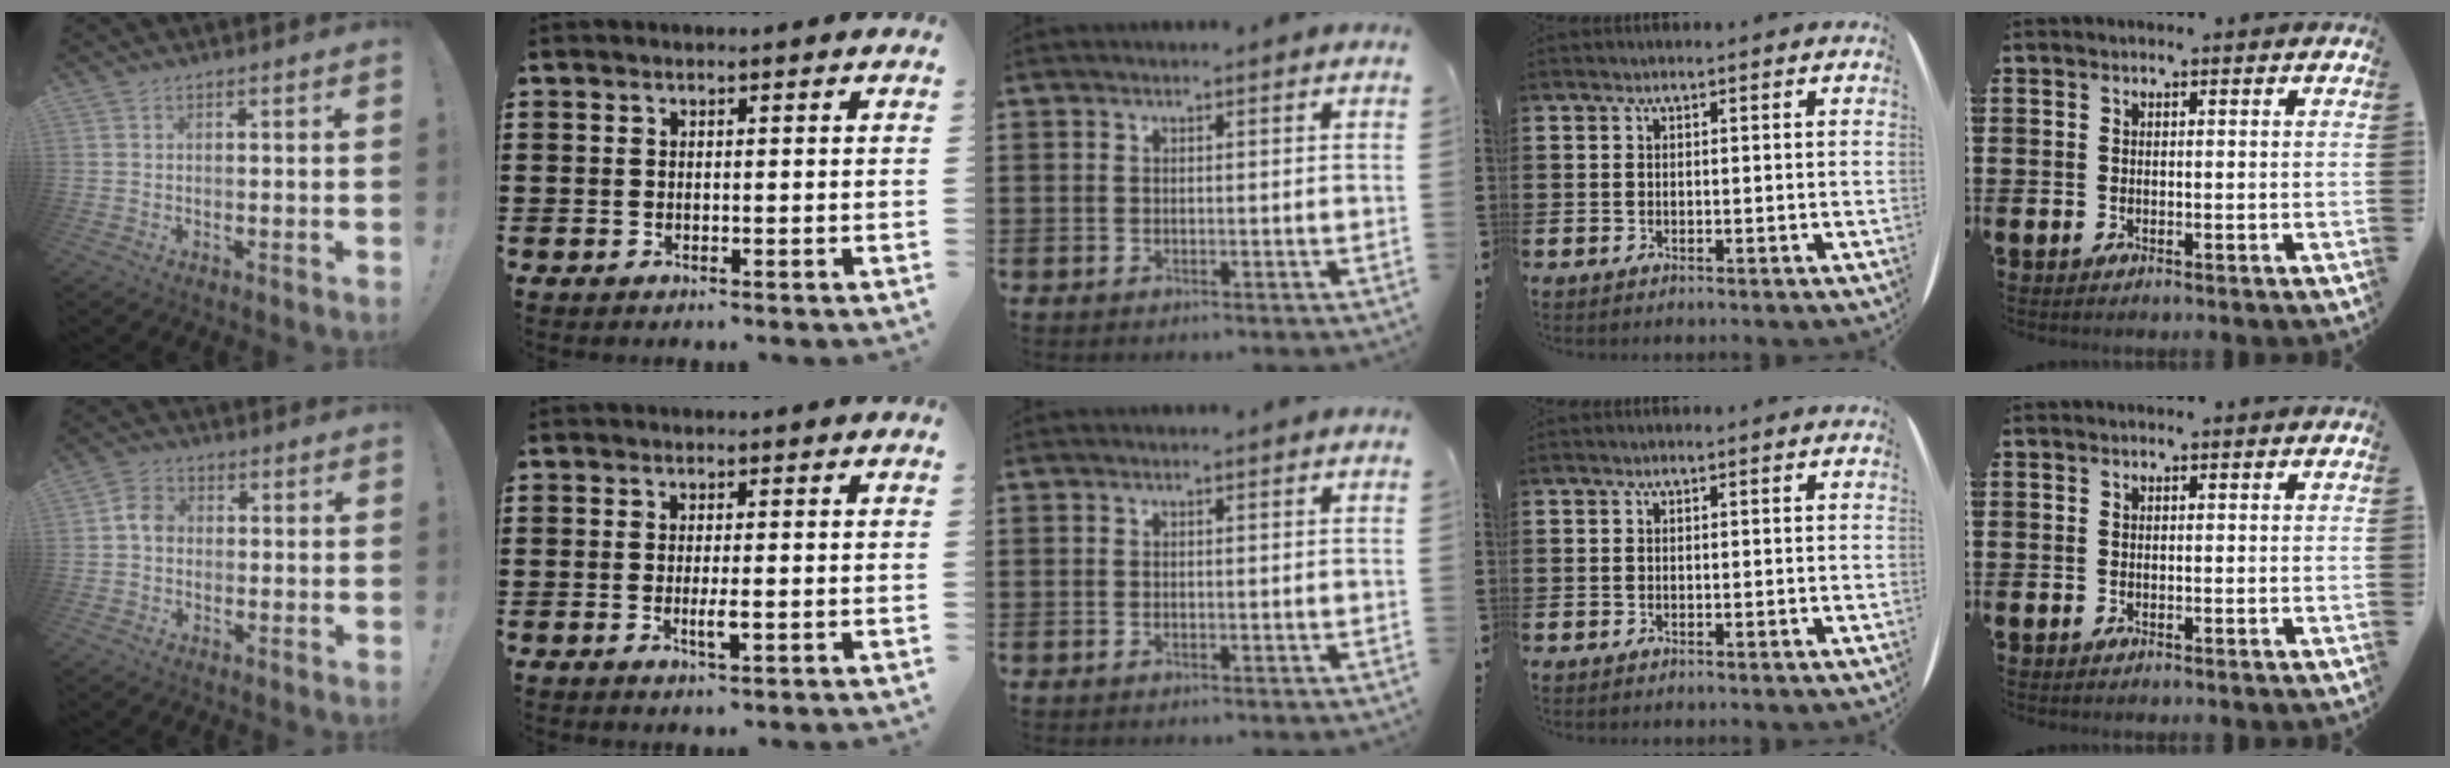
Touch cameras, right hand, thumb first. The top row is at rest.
{"thumb": {"total": 4.6, "force": [-0.7, 3.6, 2.8], "torque": [-0.043, 0.016, -0.011]}, "index": {"total": 2.4, "force": [-0.7, 0.4, 2.3], "torque": [-0.048, -0.005, -0.014]}}